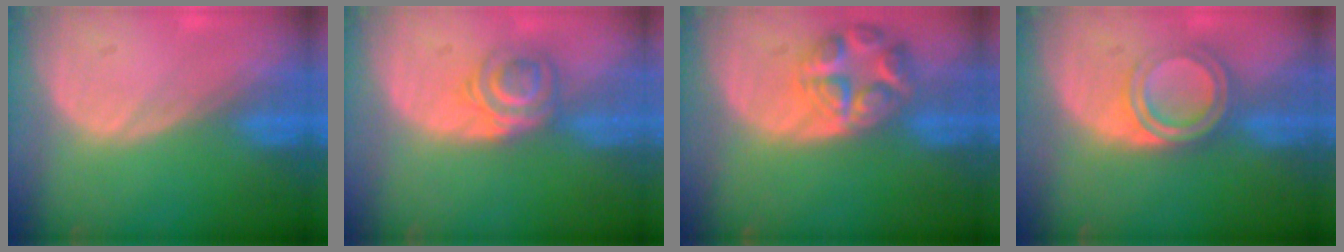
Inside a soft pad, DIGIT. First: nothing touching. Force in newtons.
{"total": 5.9, "press": 4.9, "slide": 3.2}
{"total": 7.9, "press": 7.0, "slide": 3.6}
{"total": 5.7, "press": 5.0, "slide": 2.8}